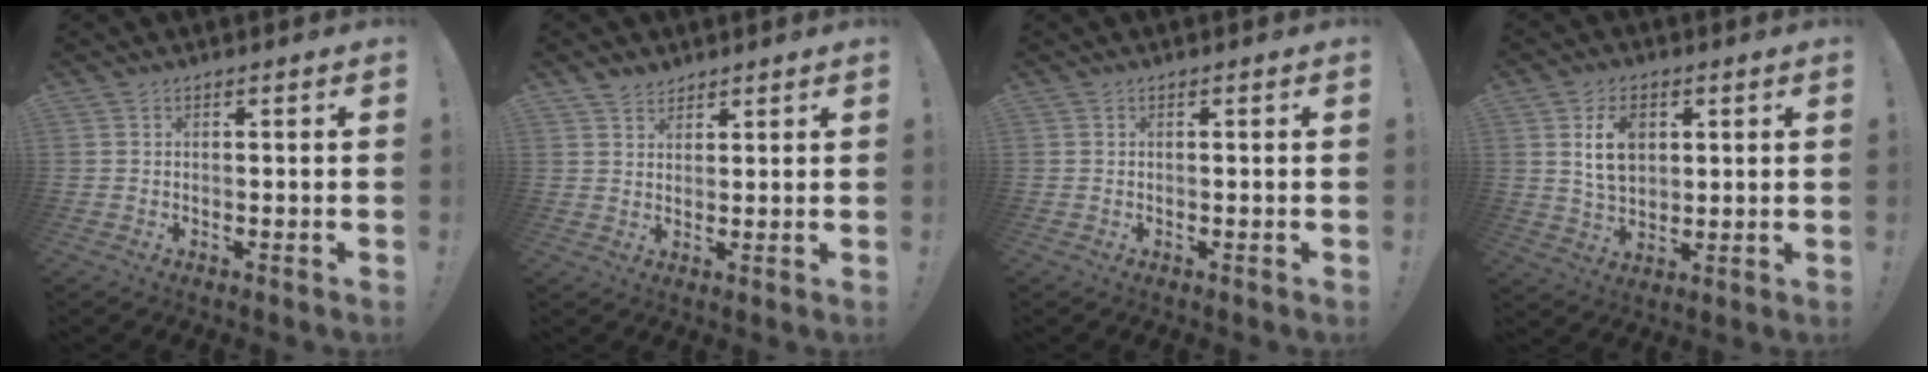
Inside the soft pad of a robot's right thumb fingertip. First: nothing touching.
{"total": 3.6, "force": [3.0, 2.0, 0.4], "torque": [0.000, -0.018, 0.055]}
{"total": 0.0}
{"total": 9.6, "force": [3.1, 6.8, 6.1], "torque": [-0.083, 0.000, 0.057]}